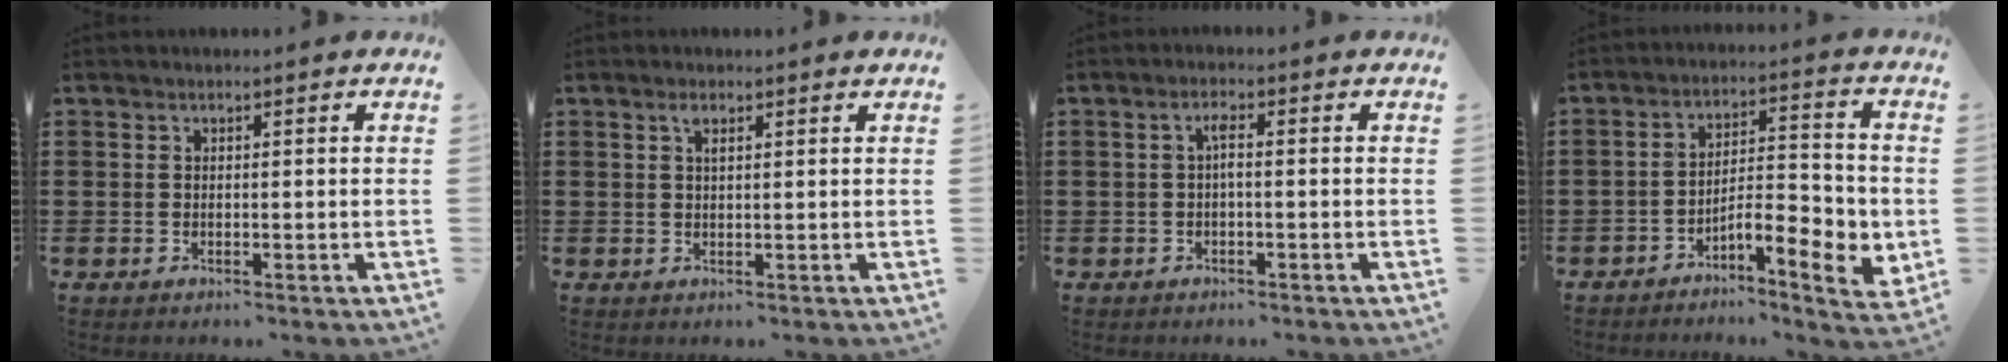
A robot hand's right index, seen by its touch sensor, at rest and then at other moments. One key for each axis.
{"total": 1.6, "fx": 0.9, "fy": 0.4, "fz": 1.3, "tx": -0.020, "ty": -0.001, "tz": 0.013}
{"total": 1.9, "fx": -0.3, "fy": 0.3, "fz": 1.8, "tx": -0.038, "ty": 0.003, "tz": -0.008}
{"total": 7.3, "fx": -3.3, "fy": 2.3, "fz": 6.1, "tx": -0.087, "ty": -0.010, "tz": -0.061}